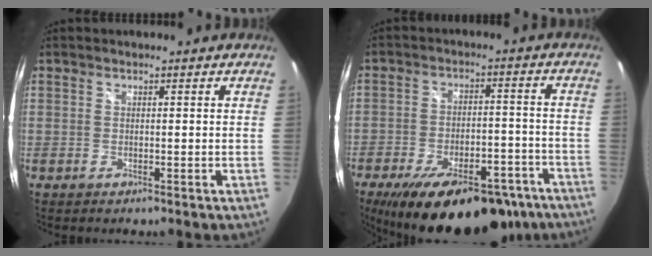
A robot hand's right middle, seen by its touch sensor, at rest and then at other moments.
{"total": 22.9, "force": [-16.8, 8.9, 12.9], "torque": [-0.221, -0.020, -0.225]}